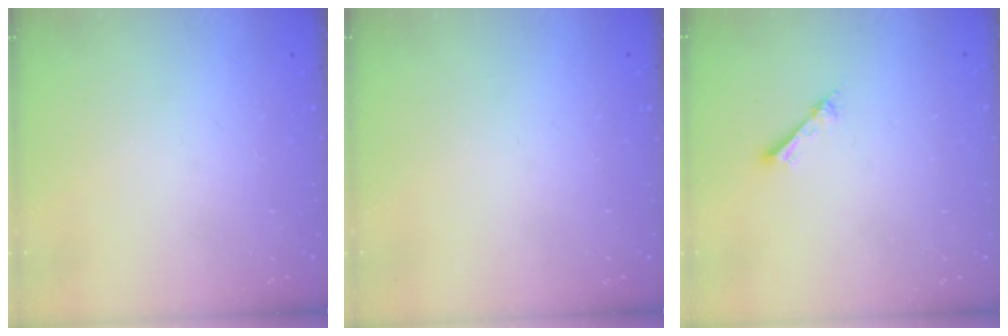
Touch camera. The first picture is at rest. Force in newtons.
{"total": 0.0}
{"total": 1.5, "press": 1.5, "slide": 0.2}